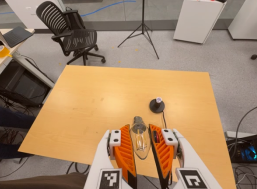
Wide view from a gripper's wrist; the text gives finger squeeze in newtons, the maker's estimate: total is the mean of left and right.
{"total": 12.8, "left": 14.0, "right": 11.5}